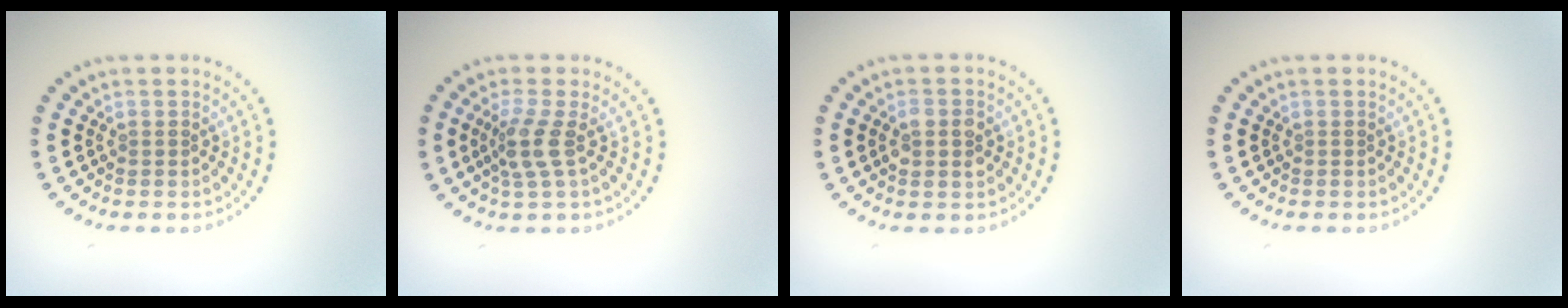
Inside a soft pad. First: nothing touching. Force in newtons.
{"total": 2.5, "press": 1.9, "slide": 1.6}
{"total": 2.6, "press": 2.6, "slide": 0.3}
{"total": 0.0}